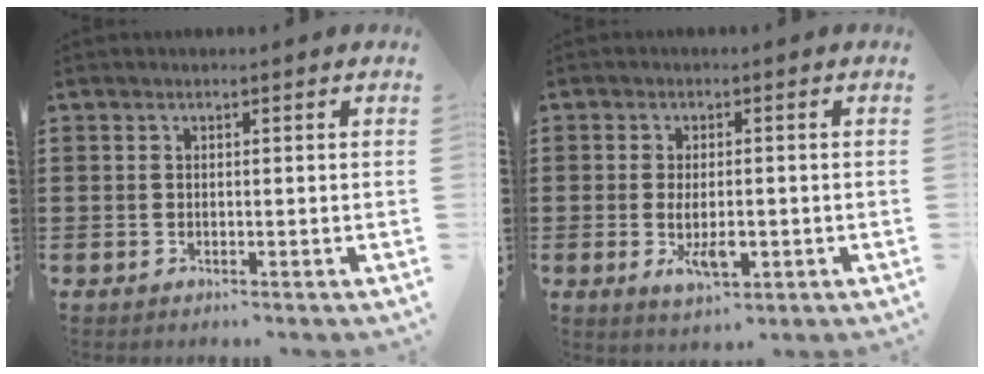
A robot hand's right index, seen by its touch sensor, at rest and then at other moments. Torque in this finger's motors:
{"motor_torque": [1.13, 1.01, 0.49, 0.07]}